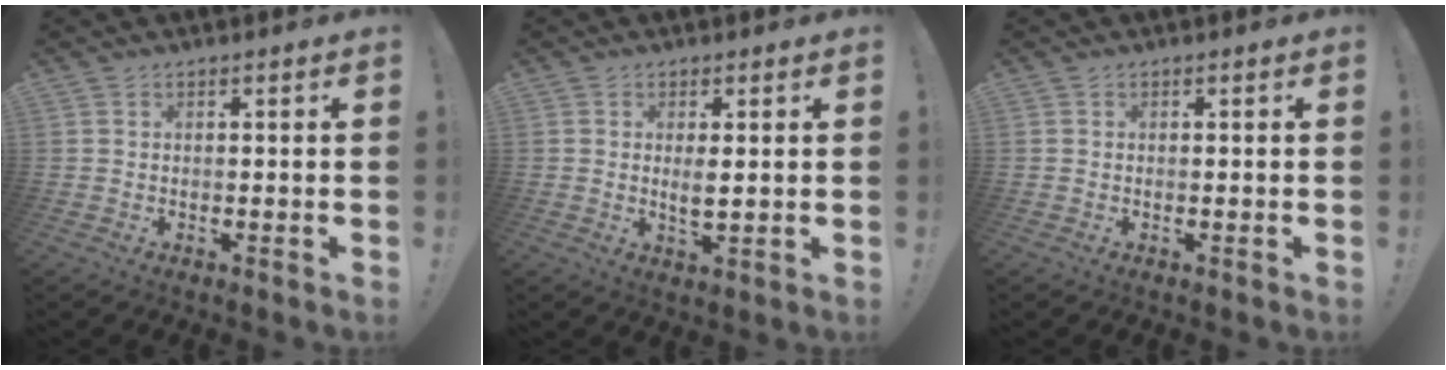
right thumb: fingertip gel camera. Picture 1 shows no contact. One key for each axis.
{"total": 3.2, "fx": 1.0, "fy": 0.9, "fz": 2.9, "tx": -0.045, "ty": -0.008, "tz": 0.016}
{"total": 0.0}